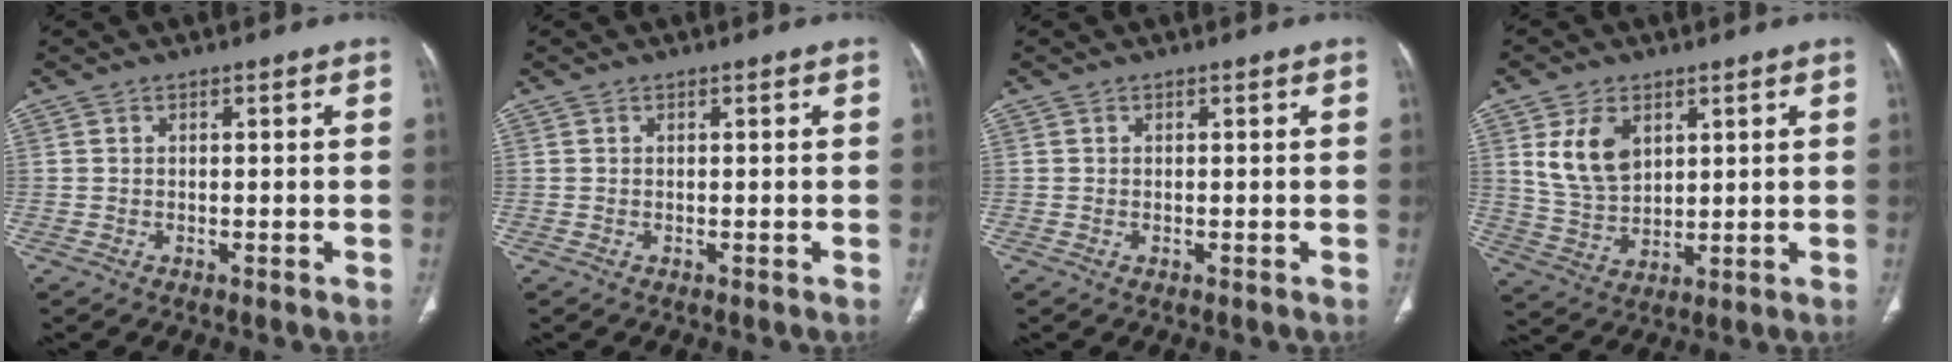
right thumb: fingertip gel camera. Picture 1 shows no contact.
{"total": 0.0}
{"total": 0.0}
{"total": 9.3, "force": [3.7, 6.1, 6.1], "torque": [-0.096, -0.016, 0.083]}